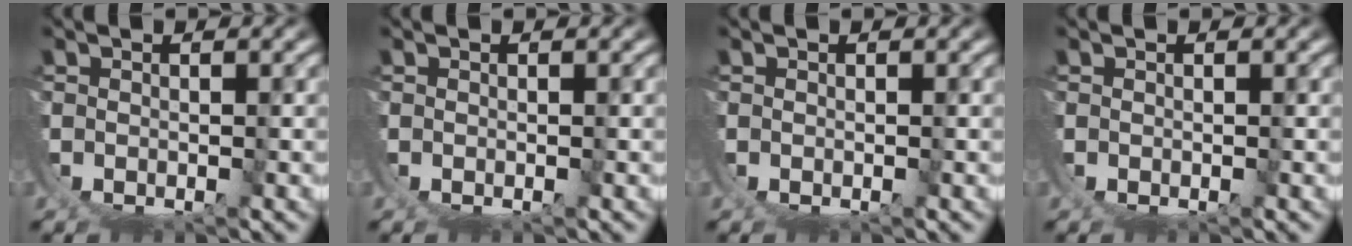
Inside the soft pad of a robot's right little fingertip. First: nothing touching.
{"total": 0.0}
{"total": 0.0}
{"total": 0.0}